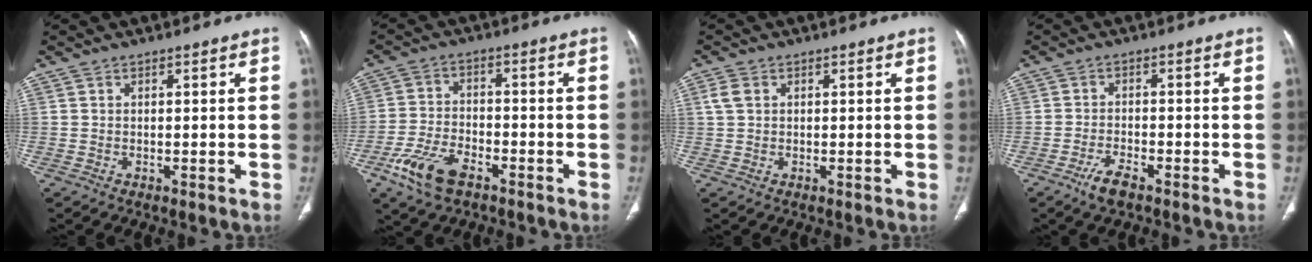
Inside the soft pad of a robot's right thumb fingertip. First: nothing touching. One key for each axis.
{"total": 9.7, "fx": -5.7, "fy": 4.8, "fz": 6.2, "tx": -0.130, "ty": 0.015, "tz": -0.108}
{"total": 2.6, "fx": 0.8, "fy": 1.9, "fz": 1.6, "tx": -0.037, "ty": 0.008, "tz": 0.019}
{"total": 4.0, "fx": -2.8, "fy": 1.2, "fz": 2.6, "tx": -0.058, "ty": 0.011, "tz": -0.051}